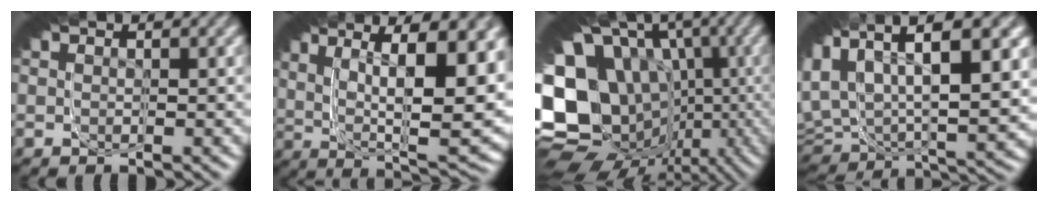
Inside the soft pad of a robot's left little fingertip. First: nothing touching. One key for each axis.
{"total": 16.0, "fx": 3.1, "fy": 9.2, "fz": 12.8, "tx": -0.211, "ty": 0.029, "tz": 0.029}
{"total": 23.1, "fx": -5.6, "fy": 15.1, "fz": 16.6, "tx": -0.256, "ty": -0.054, "tz": -0.075}
{"total": 13.6, "fx": 2.4, "fy": 9.8, "fz": 9.1, "tx": -0.180, "ty": 0.012, "tz": 0.017}